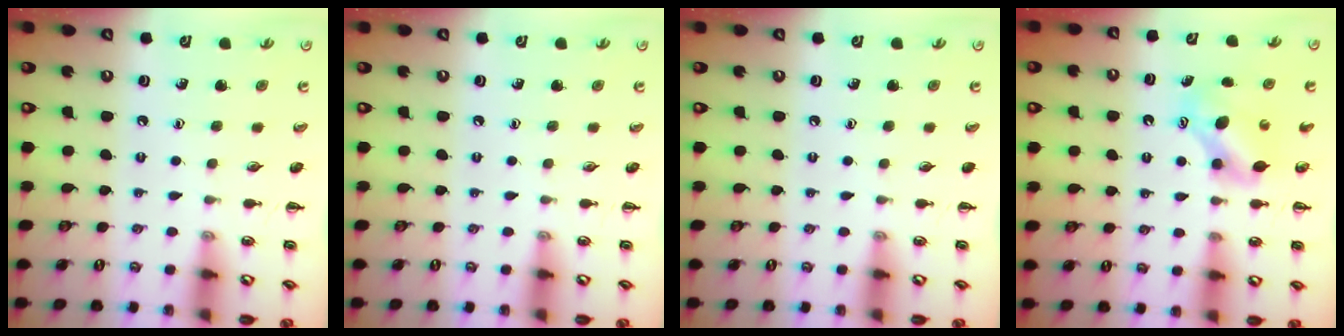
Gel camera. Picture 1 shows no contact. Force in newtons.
{"total": 0.0}
{"total": 0.0}
{"total": 7.4, "press": 7.4, "slide": 0.5}